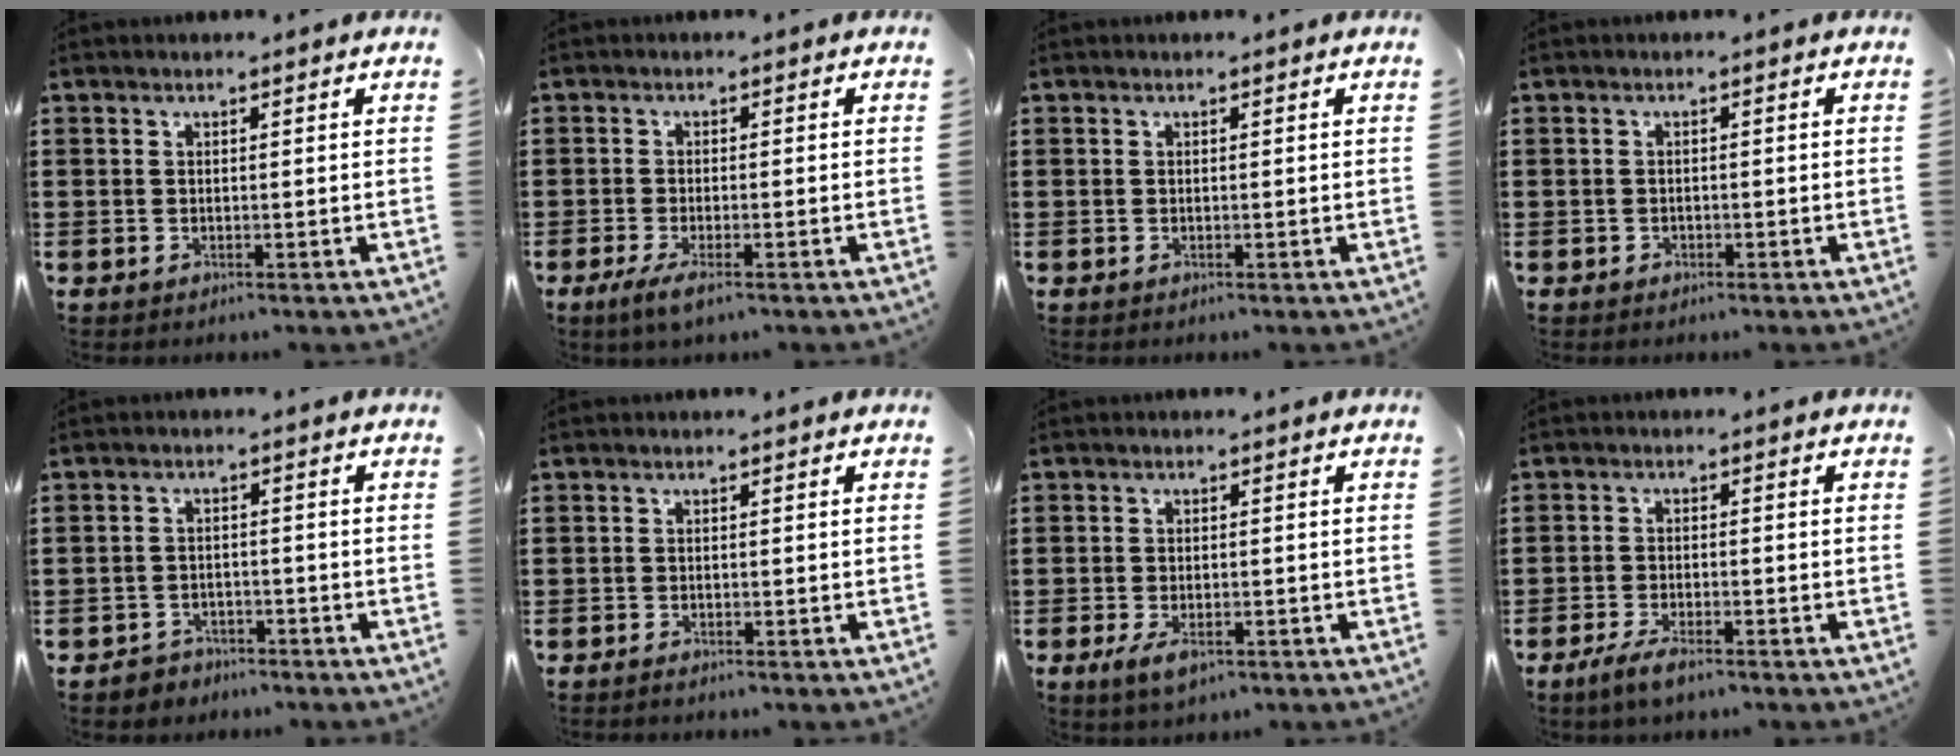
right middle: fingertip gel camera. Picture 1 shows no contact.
{"total": 2.7, "force": [-1.6, 0.3, 2.1], "torque": [-0.050, -0.008, -0.031]}
{"total": 0.0}
{"total": 0.6, "force": [-0.3, 0.4, 0.1], "torque": [-0.003, 0.001, -0.008]}
{"total": 2.3, "force": [-2.2, 0.7, -0.2], "torque": [-0.004, 0.000, -0.048]}
{"total": 0.6, "force": [-0.6, 0.1, 0.2], "torque": [-0.006, -0.003, -0.011]}
{"total": 2.9, "force": [-1.4, 1.2, 2.2], "torque": [-0.052, -0.005, -0.028]}
{"total": 3.2, "force": [-2.4, 0.6, 2.1], "torque": [-0.049, -0.002, -0.047]}